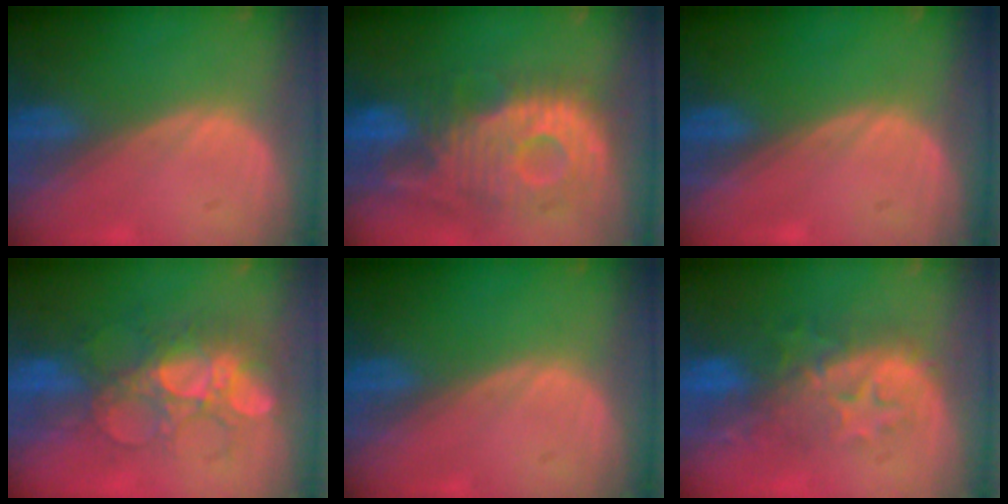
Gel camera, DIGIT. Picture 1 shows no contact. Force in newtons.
{"total": 11.9, "press": 10.7, "slide": 5.2}
{"total": 0.0}
{"total": 9.0, "press": 8.6, "slide": 2.5}
{"total": 0.0}
{"total": 9.4, "press": 8.7, "slide": 3.5}